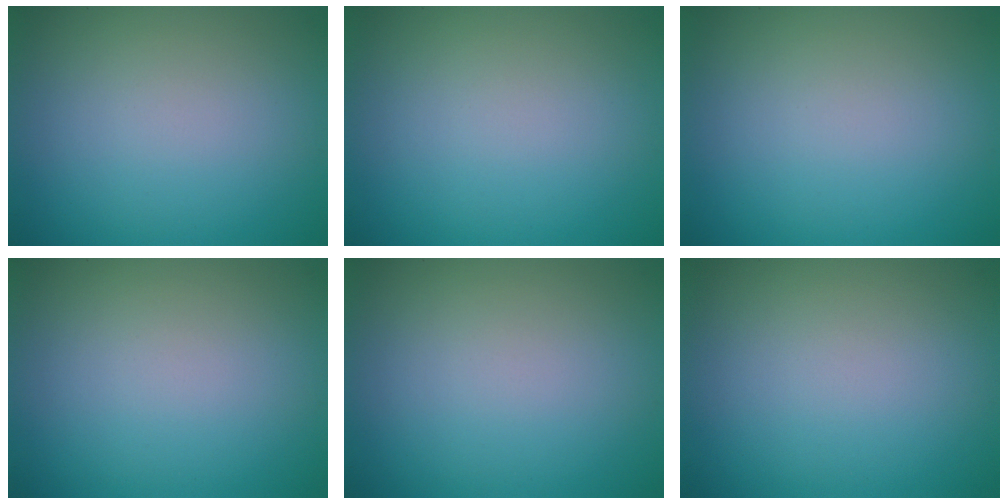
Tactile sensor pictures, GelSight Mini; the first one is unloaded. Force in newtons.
{"total": 0.0}
{"total": 0.0}
{"total": 0.0}
{"total": 0.0}
{"total": 0.0}